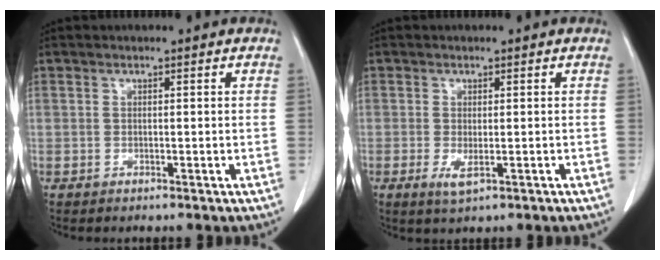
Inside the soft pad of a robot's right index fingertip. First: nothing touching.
{"total": 2.4, "force": [-0.9, 0.7, 2.1], "torque": [-0.036, -0.006, -0.010]}